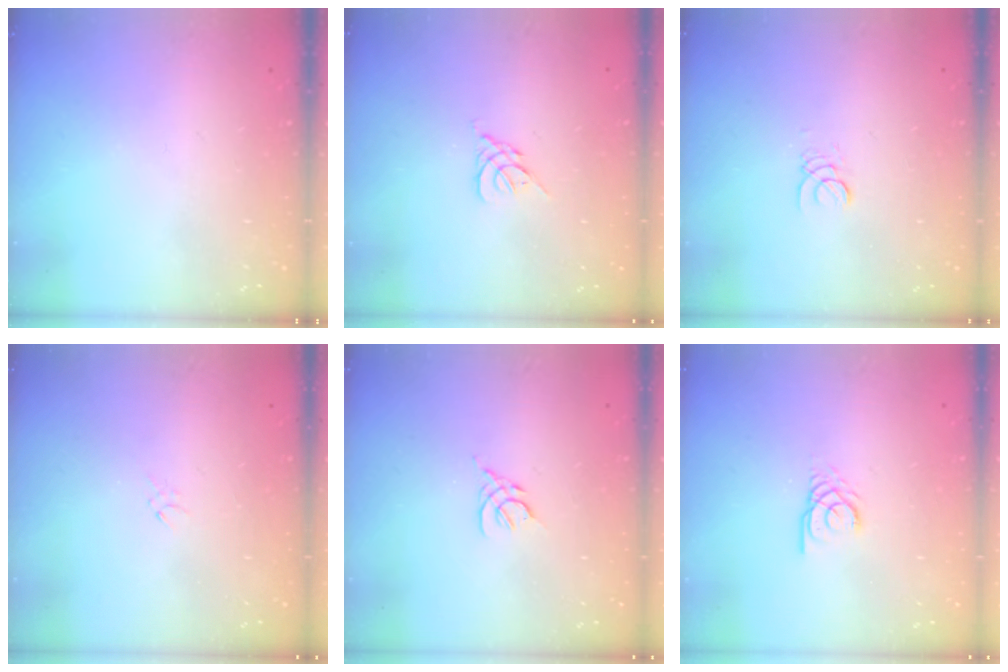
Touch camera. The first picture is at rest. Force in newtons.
{"total": 2.6, "press": 2.5, "slide": 0.7}
{"total": 1.3, "press": 1.3, "slide": 0.1}
{"total": 0.9, "press": 0.8, "slide": 0.4}
{"total": 2.4, "press": 2.3, "slide": 0.6}
{"total": 2.9, "press": 2.9, "slide": 0.2}